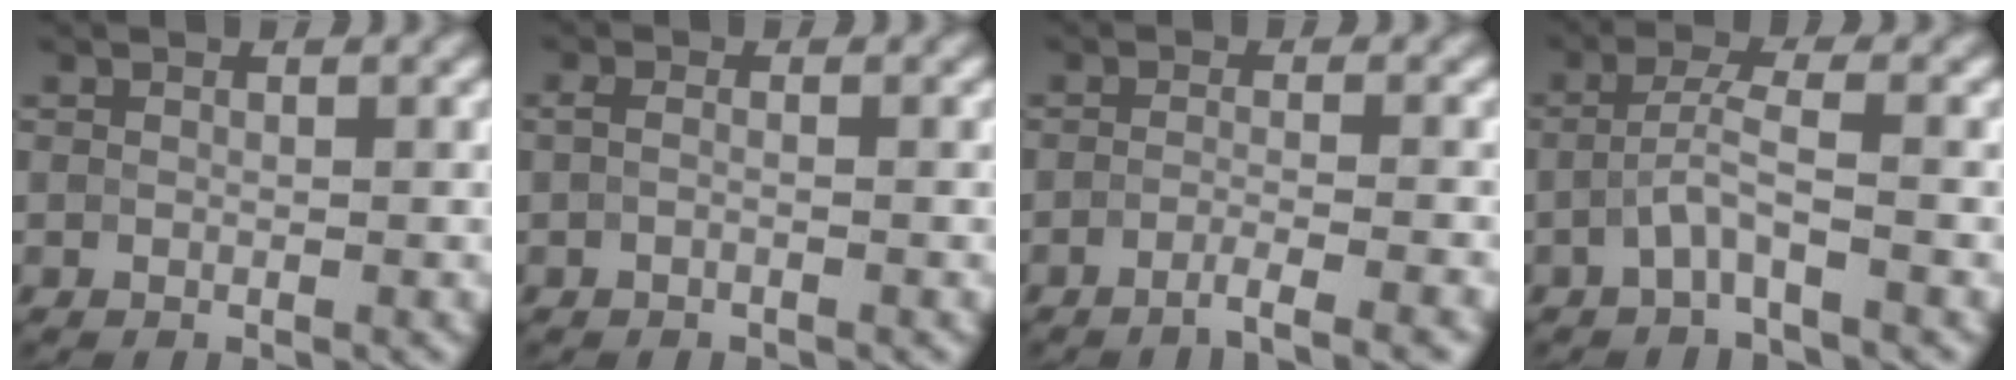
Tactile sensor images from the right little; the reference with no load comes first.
{"total": 1.0, "force": [-0.2, 0.4, 0.9], "torque": [-0.017, -0.009, -0.011]}
{"total": 3.6, "force": [-2.1, 0.7, 2.8], "torque": [-0.031, 0.002, -0.048]}
{"total": 2.8, "force": [-1.0, 0.3, 2.6], "torque": [-0.053, 0.010, -0.023]}